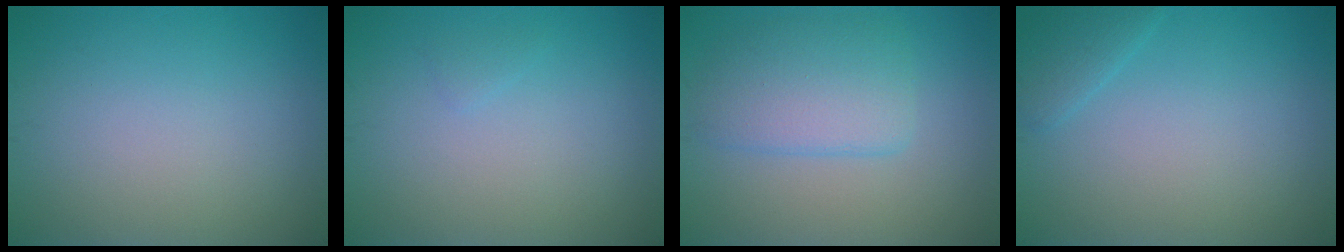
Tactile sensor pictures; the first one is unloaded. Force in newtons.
{"total": 0.5, "press": 0.5, "slide": 0.0}
{"total": 4.4, "press": 4.4, "slide": 0.2}
{"total": 1.5, "press": 1.5, "slide": 0.0}